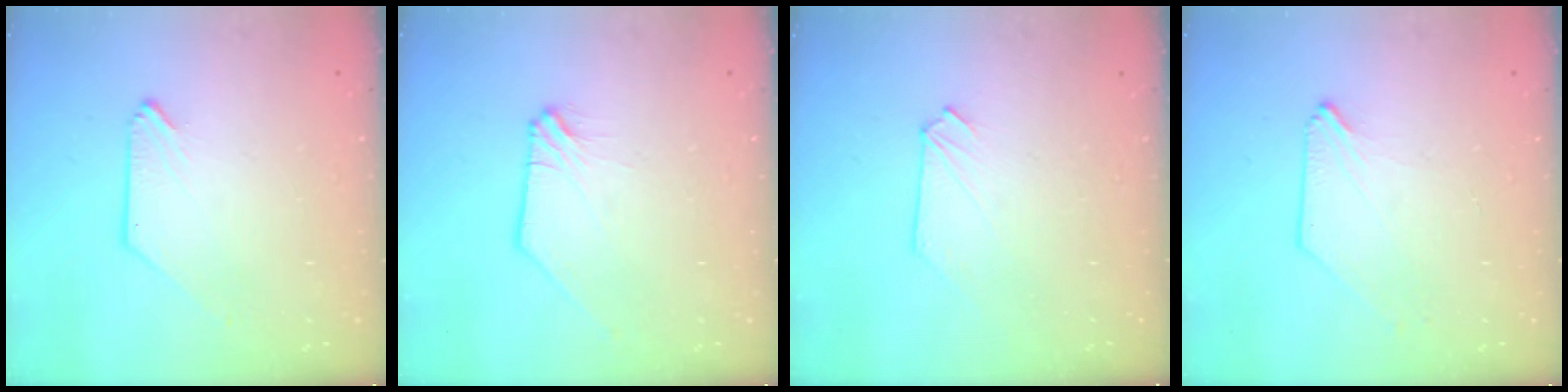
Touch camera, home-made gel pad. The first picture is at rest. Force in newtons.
{"total": 0.9, "press": 0.8, "slide": 0.2}
{"total": 0.0}
{"total": 0.0}